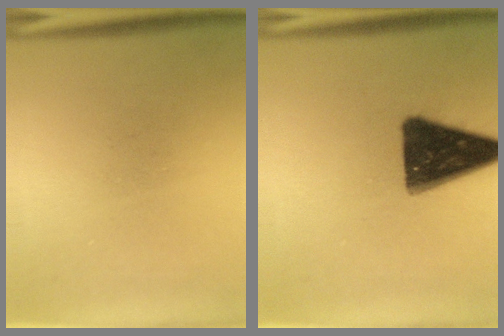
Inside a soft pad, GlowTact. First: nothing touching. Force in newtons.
{"total": 15.2}